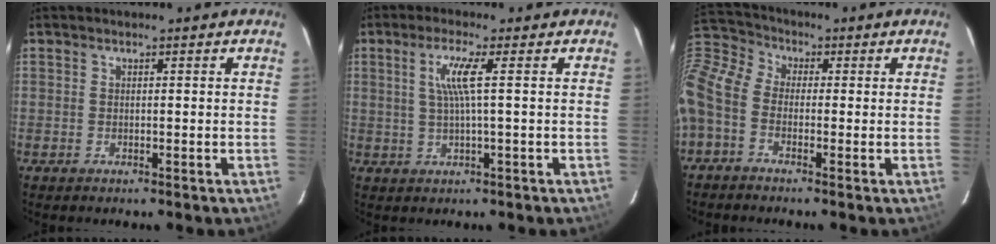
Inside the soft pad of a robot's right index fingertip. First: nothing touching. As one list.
[{"total": 4.6, "force": [1.0, -0.7, 4.5], "torque": [-0.083, 0.002, 0.021]}, {"total": 10.2, "force": [-3.2, 6.7, 7.0], "torque": [-0.167, 0.016, -0.084]}]